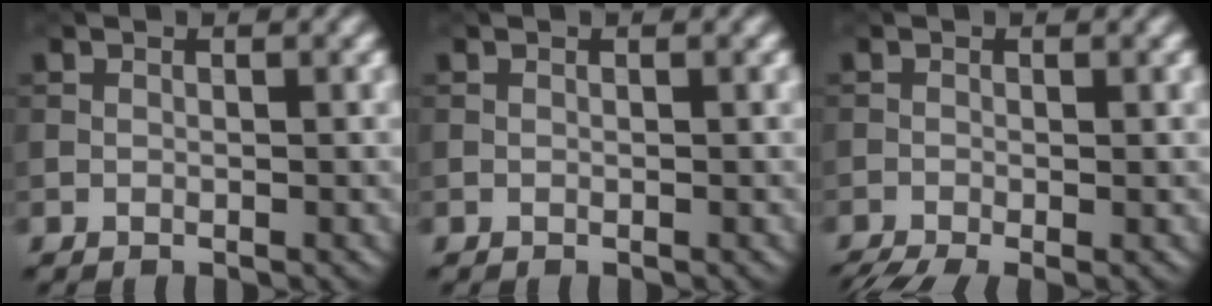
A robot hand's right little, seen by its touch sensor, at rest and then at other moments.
{"total": 0.0}
{"total": 4.0, "force": [-2.6, 1.2, 2.8], "torque": [-0.057, -0.014, -0.049]}